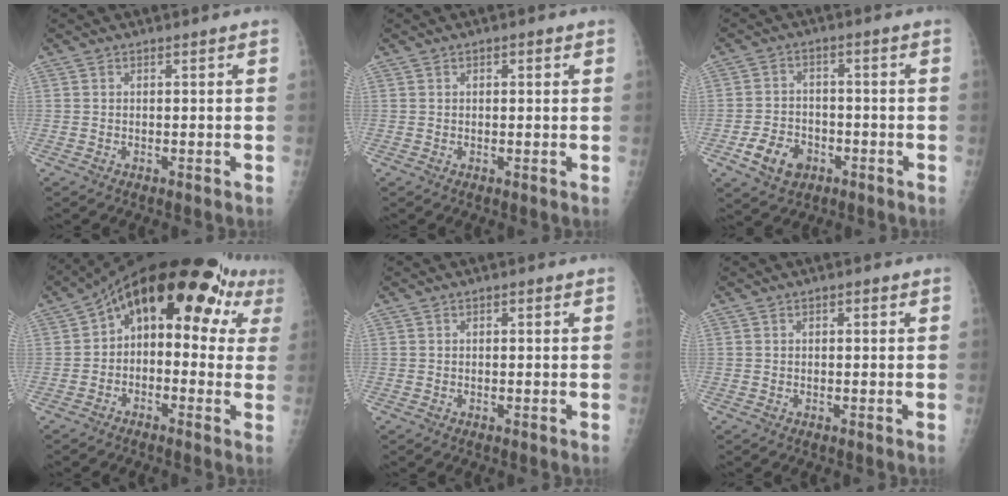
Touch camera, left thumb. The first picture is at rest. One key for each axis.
{"total": 1.5, "fx": 0.7, "fy": 0.8, "fz": 1.0, "tx": -0.008, "ty": 0.000, "tz": 0.008}
{"total": 7.6, "fx": -3.4, "fy": 5.6, "fz": 3.8, "tx": -0.050, "ty": 0.018, "tz": -0.056}
{"total": 18.2, "fx": 5.3, "fy": 9.9, "fz": 14.4, "tx": -0.148, "ty": 0.041, "tz": 0.055}
{"total": 0.9, "fx": 0.4, "fy": 0.5, "fz": 0.6, "tx": -0.005, "ty": 0.001, "tz": 0.004}
{"total": 1.2, "fx": 0.6, "fy": 0.7, "fz": 0.9, "tx": -0.007, "ty": 0.000, "tz": 0.006}